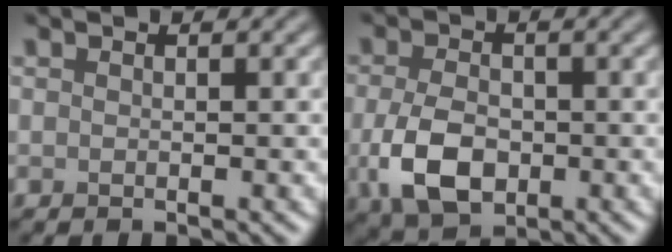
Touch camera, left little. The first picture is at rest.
{"total": 5.6, "force": [-1.4, 3.6, 4.1], "torque": [-0.092, -0.011, -0.028]}